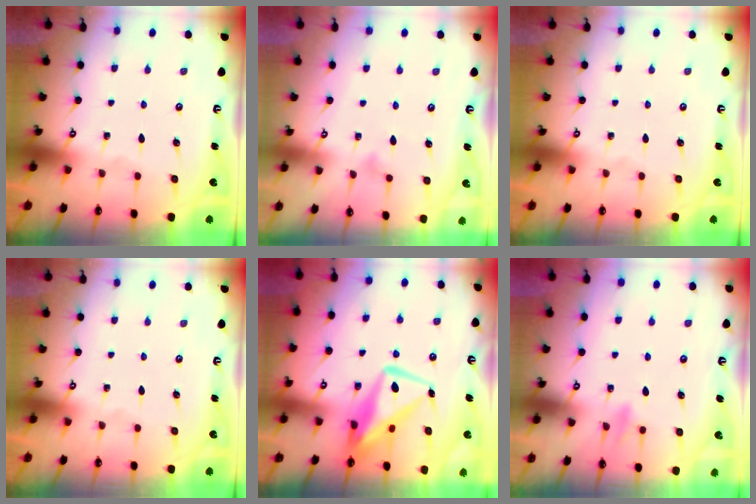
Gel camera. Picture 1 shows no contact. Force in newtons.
{"total": 6.9, "press": 6.9, "slide": 0.3}
{"total": 0.0}
{"total": 0.0}
{"total": 11.9, "press": 11.9, "slide": 0.8}
{"total": 6.6, "press": 6.5, "slide": 1.2}